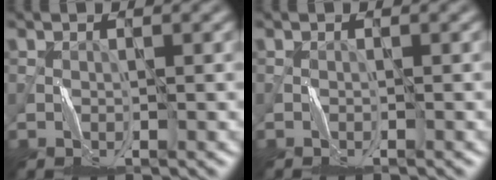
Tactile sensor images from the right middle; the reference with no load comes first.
{"total": 0.8, "force": [-0.7, -0.1, 0.4], "torque": [-0.010, -0.004, -0.013]}